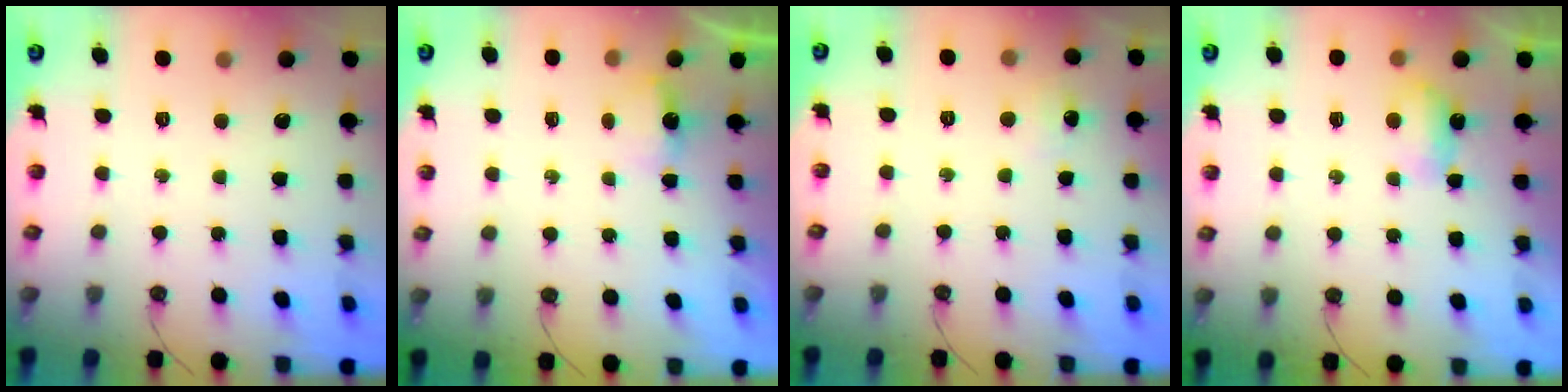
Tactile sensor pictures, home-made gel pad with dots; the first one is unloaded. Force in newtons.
{"total": 3.1, "press": 3.0, "slide": 0.5}
{"total": 4.7, "press": 4.7, "slide": 0.6}
{"total": 3.8, "press": 3.8, "slide": 0.5}